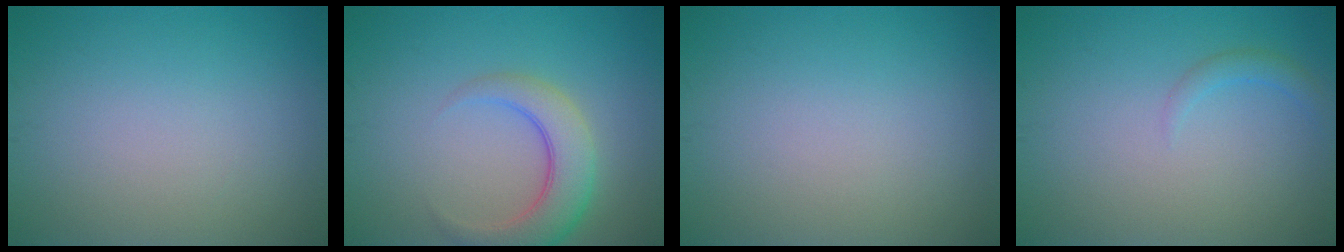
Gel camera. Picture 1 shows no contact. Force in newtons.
{"total": 4.9, "press": 4.9, "slide": 0.2}
{"total": 0.0}
{"total": 1.1, "press": 1.1, "slide": 0.1}